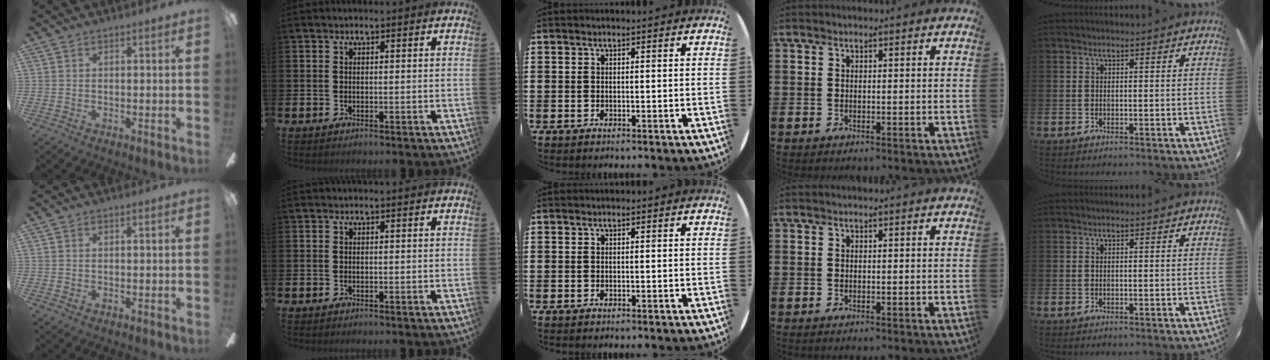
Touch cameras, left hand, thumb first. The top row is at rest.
{}